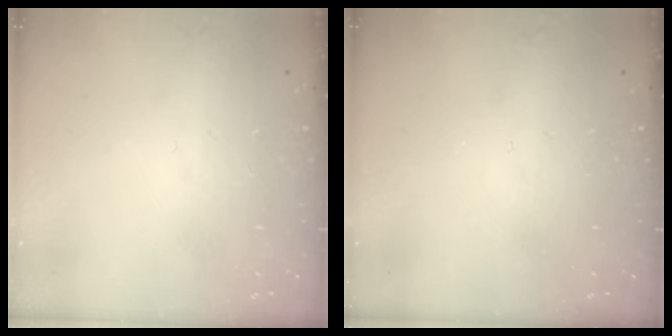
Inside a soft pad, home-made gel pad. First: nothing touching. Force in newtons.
{"total": 0.0}